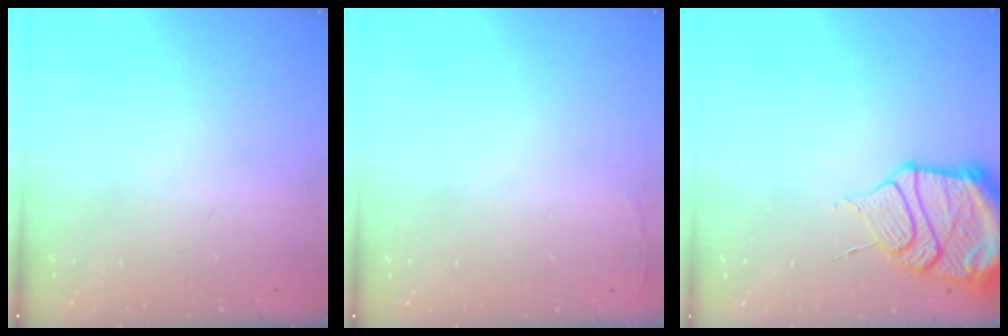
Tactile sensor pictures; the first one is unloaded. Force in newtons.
{"total": 2.5, "press": 2.4, "slide": 0.9}
{"total": 16.9, "press": 16.3, "slide": 4.2}